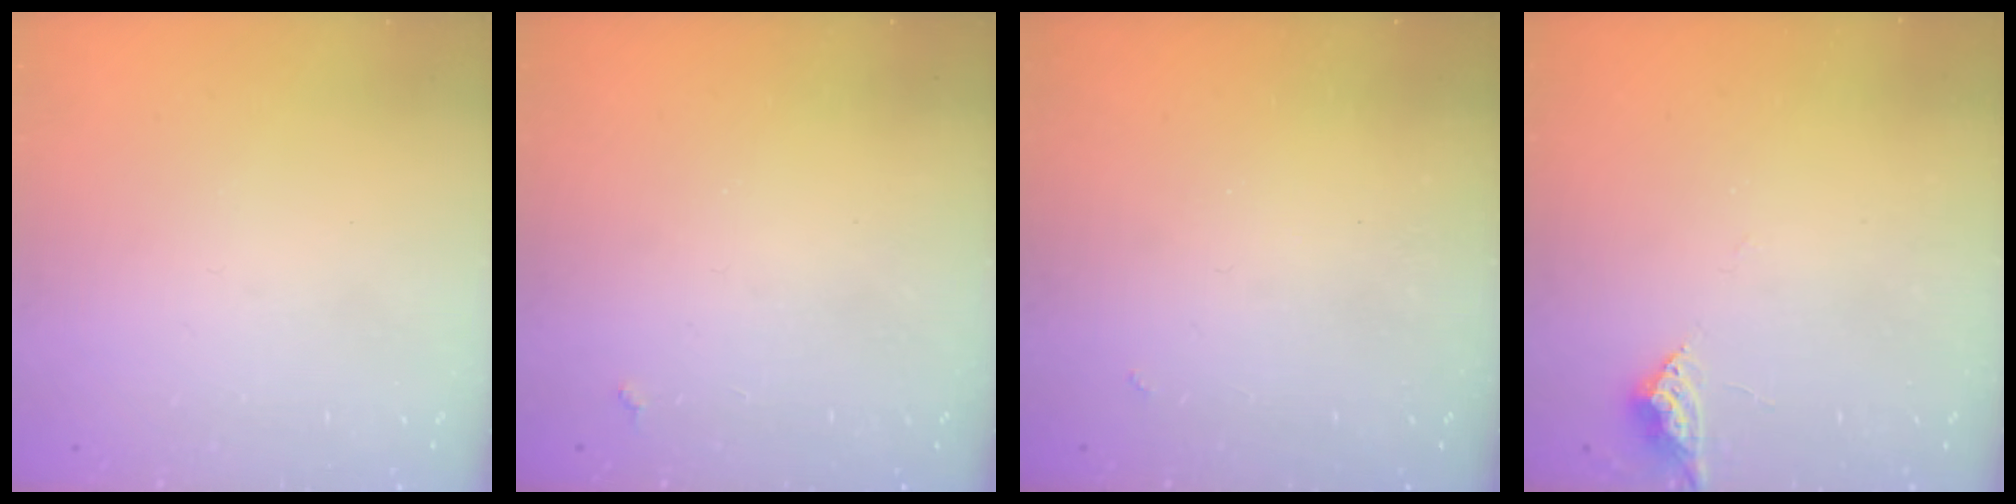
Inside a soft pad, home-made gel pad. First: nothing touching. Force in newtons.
{"total": 1.7, "press": 1.7, "slide": 0.4}
{"total": 2.5, "press": 2.5, "slide": 0.5}
{"total": 4.2, "press": 4.2, "slide": 0.6}